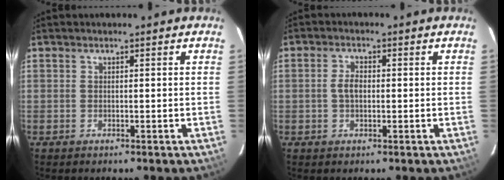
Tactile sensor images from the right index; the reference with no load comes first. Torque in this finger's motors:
{"motor_torque": [0.22, 0.07, 0.06, 0.04]}